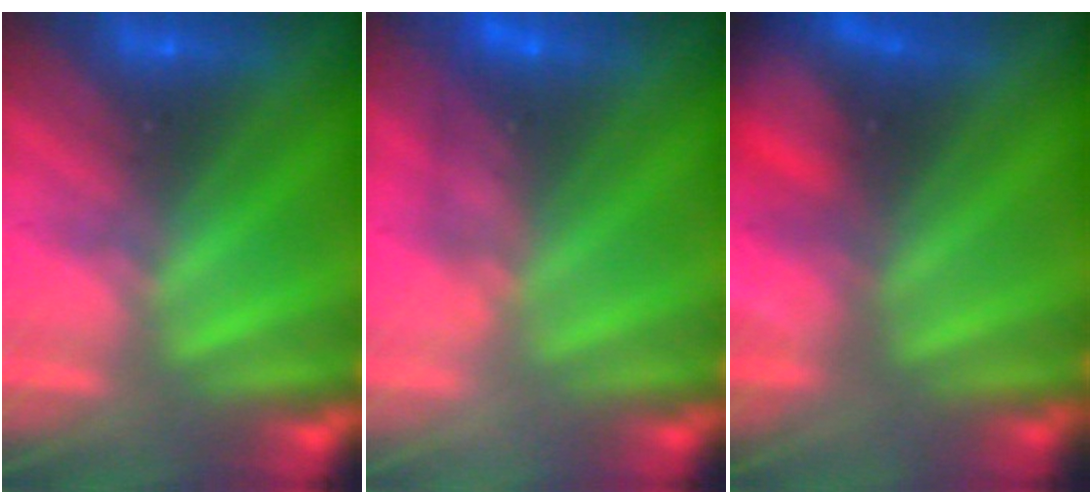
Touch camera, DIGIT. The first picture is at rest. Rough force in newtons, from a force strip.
{"total": 4.7}
{"total": 6.0}